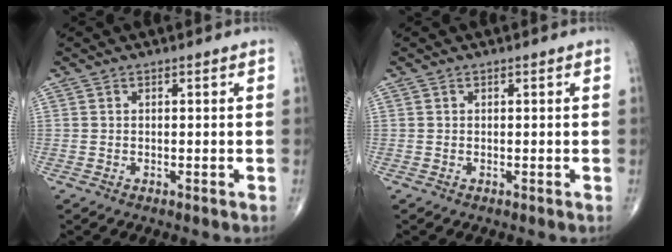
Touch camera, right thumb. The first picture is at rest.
{"total": 0.0}